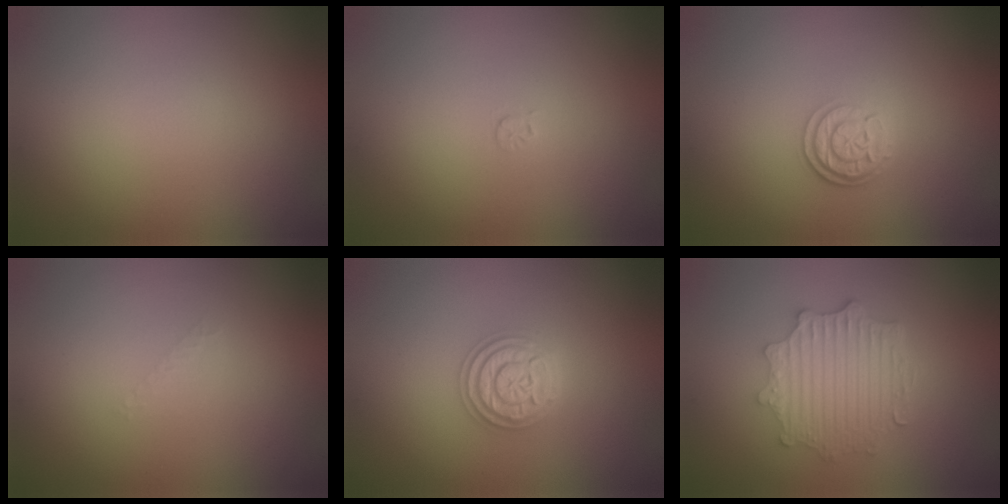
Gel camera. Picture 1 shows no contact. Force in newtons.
{"total": 0.6, "press": 0.3, "slide": 0.6}
{"total": 2.9, "press": 2.4, "slide": 1.7}
{"total": 0.6, "press": 0.6, "slide": 0.1}
{"total": 3.7, "press": 3.7, "slide": 0.5}
{"total": 4.8, "press": 3.7, "slide": 3.0}